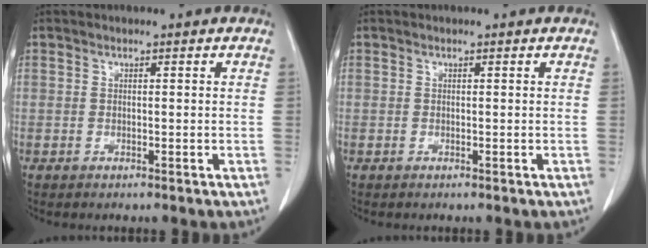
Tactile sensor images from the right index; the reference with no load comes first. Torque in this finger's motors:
{"motor_torque": [-0.01, 0.02, 0.00, 0.00]}